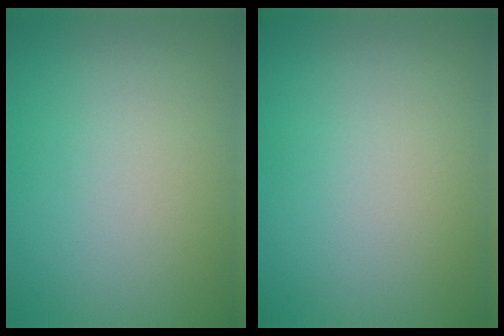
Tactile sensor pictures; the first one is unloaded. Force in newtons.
{"total": 0.0}